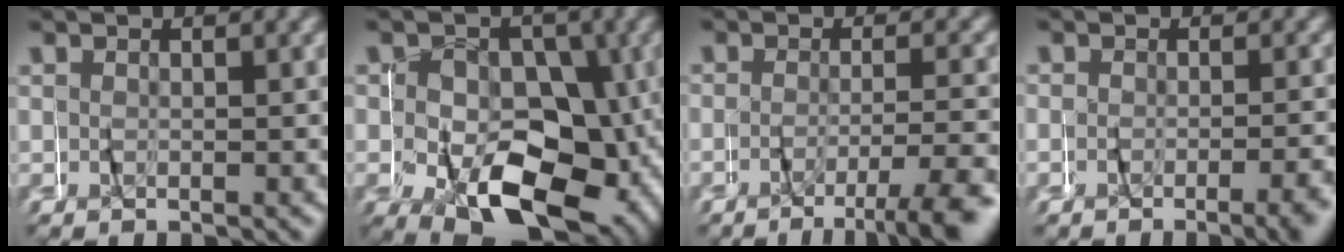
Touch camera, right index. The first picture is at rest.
{"total": 10.5, "force": [-3.2, 7.0, 7.1], "torque": [-0.118, -0.041, -0.039]}
{"total": 4.5, "force": [-3.6, -0.2, 2.6], "torque": [-0.036, -0.007, -0.062]}
{"total": 2.2, "force": [-1.8, -0.2, 1.1], "torque": [-0.021, -0.008, -0.027]}